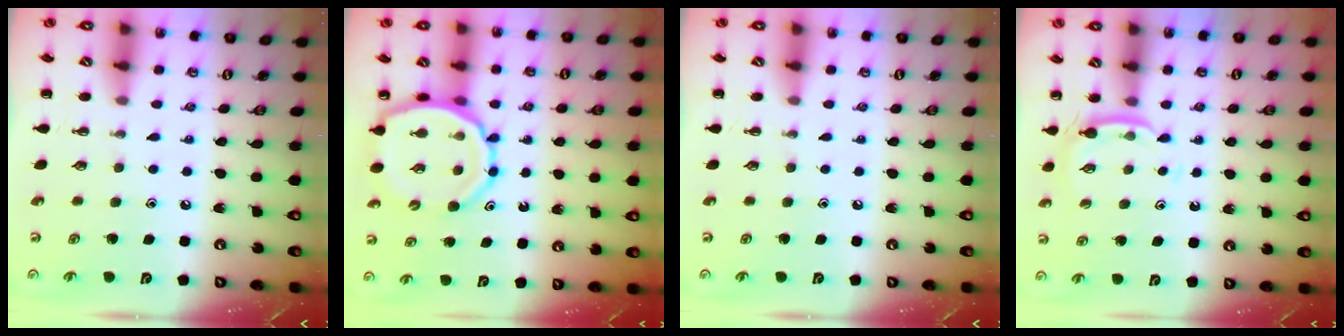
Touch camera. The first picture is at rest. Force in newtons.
{"total": 11.9, "press": 11.3, "slide": 3.7}
{"total": 0.0}
{"total": 4.9, "press": 4.7, "slide": 1.4}